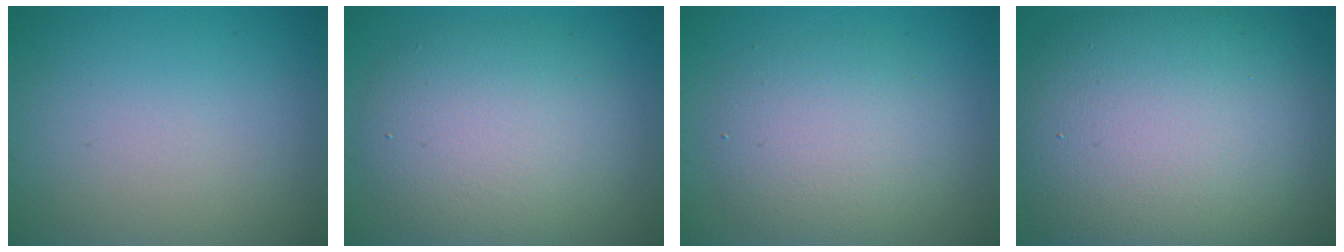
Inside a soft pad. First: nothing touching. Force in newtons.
{"total": 7.1, "press": 7.0, "slide": 0.6}
{"total": 4.9, "press": 4.8, "slide": 0.3}
{"total": 14.1, "press": 14.1, "slide": 0.9}